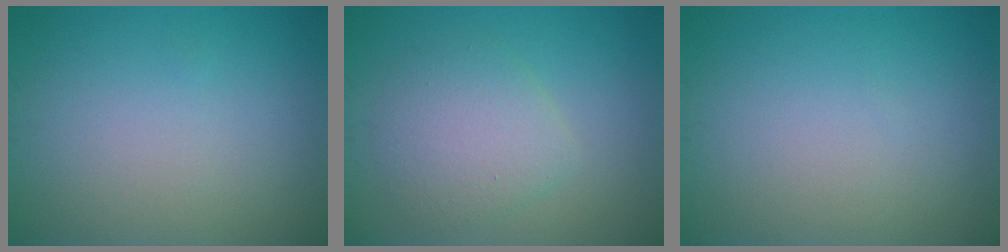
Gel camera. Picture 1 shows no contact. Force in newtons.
{"total": 3.6, "press": 3.6, "slide": 0.4}
{"total": 0.0}